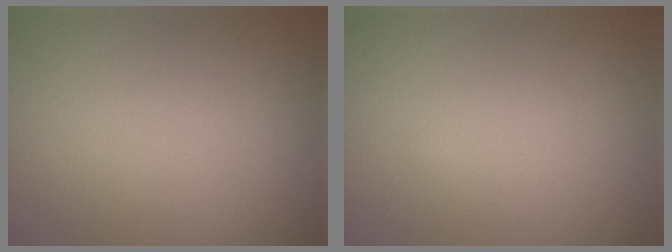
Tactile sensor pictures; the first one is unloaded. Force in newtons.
{"total": 0.0}